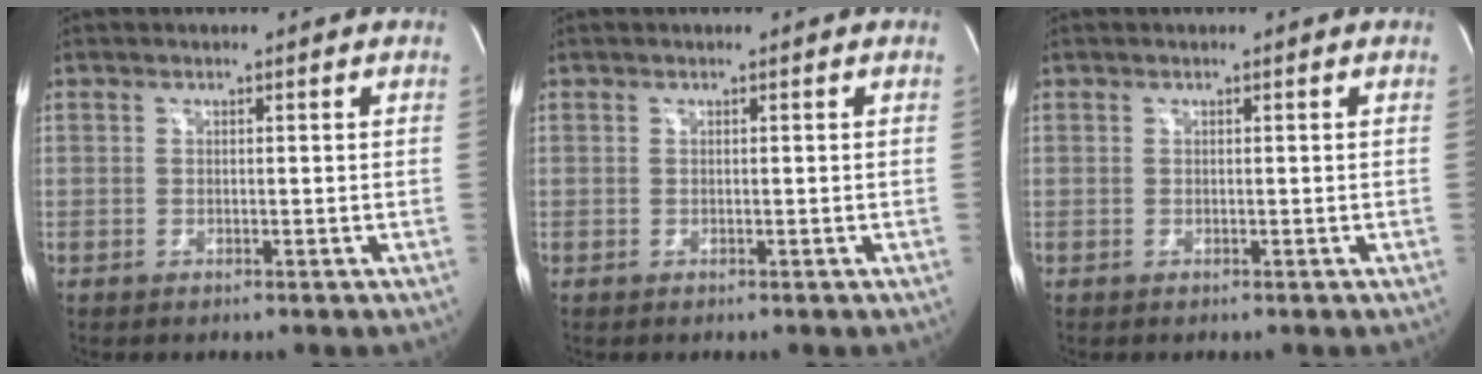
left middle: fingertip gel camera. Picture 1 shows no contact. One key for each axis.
{"total": 0.0}
{"total": 0.0}